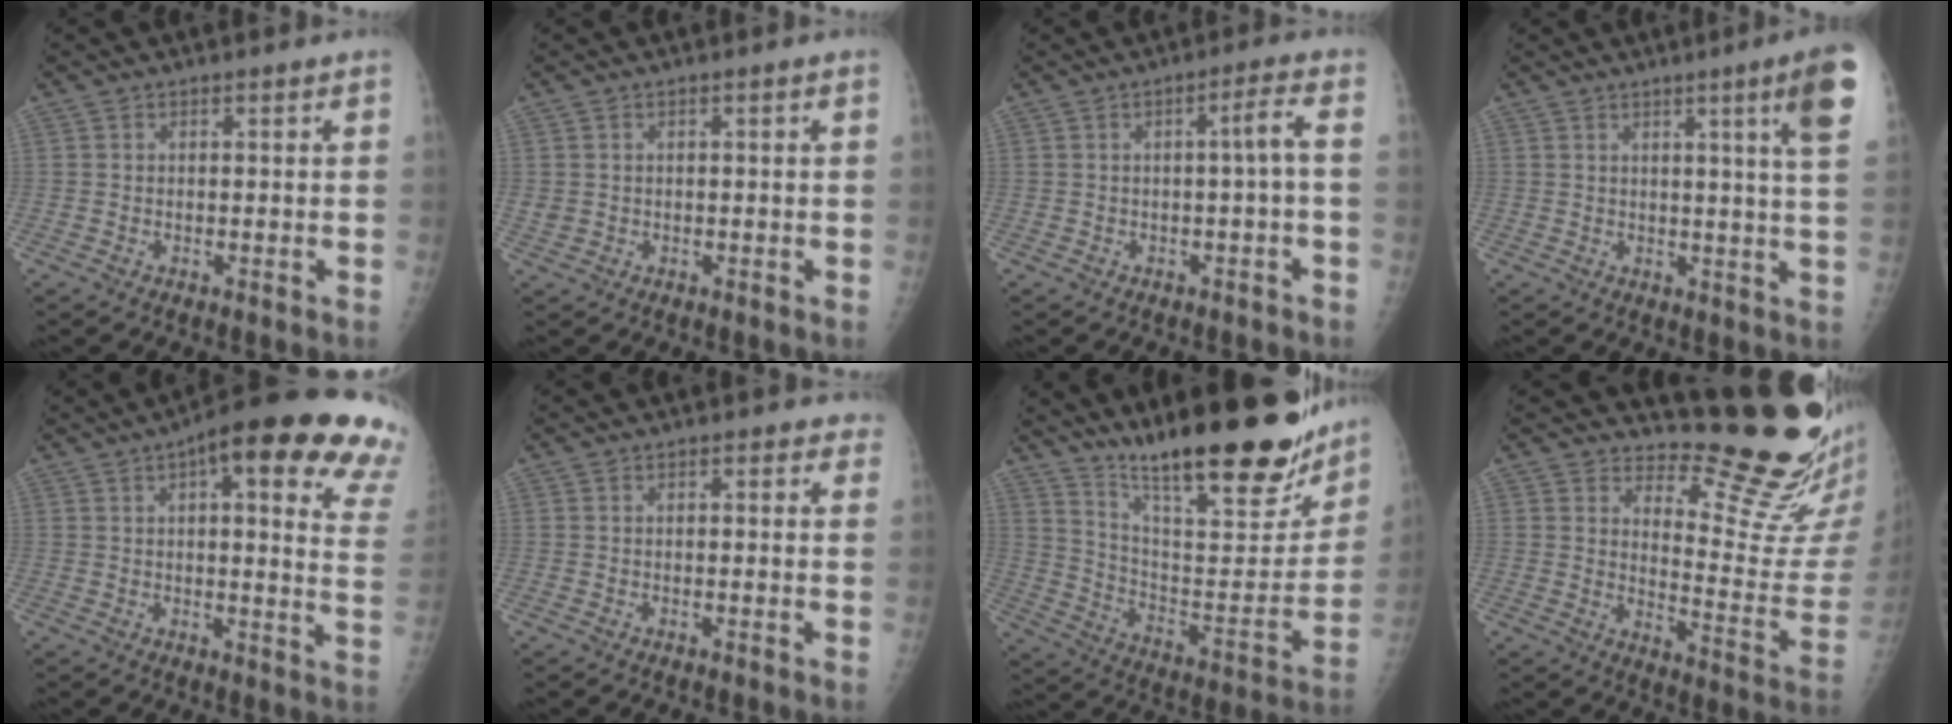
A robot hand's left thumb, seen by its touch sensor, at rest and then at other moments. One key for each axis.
{"total": 1.2, "fx": 0.4, "fy": 1.0, "fz": 0.5, "tx": -0.005, "ty": 0.001, "tz": 0.010}
{"total": 2.8, "fx": -0.5, "fy": -0.2, "fz": 2.7, "tx": -0.047, "ty": 0.019, "tz": -0.006}
{"total": 9.4, "fx": 4.5, "fy": -0.6, "fz": 8.2, "tx": -0.107, "ty": -0.025, "tz": 0.050}
{"total": 23.1, "fx": 13.3, "fy": 6.2, "fz": 17.8, "tx": -0.193, "ty": -0.017, "tz": 0.142}
{"total": 1.9, "fx": 1.3, "fy": 1.1, "fz": 0.9, "tx": 0.015, "ty": 0.000, "tz": 0.006}
{"total": 27.8, "fx": 20.2, "fy": 6.6, "fz": 17.9, "tx": -0.238, "ty": -0.086, "tz": 0.312}
{"total": 16.5, "fx": 15.1, "fy": 2.7, "fz": 6.0, "tx": -0.044, "ty": -0.180, "tz": 0.193}